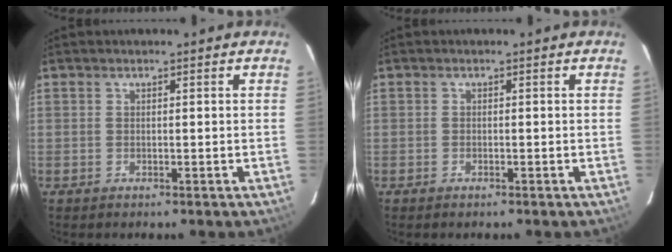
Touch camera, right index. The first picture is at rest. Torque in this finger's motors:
{"motor_torque": [-0.08, -0.06, 0.08, 0.01]}